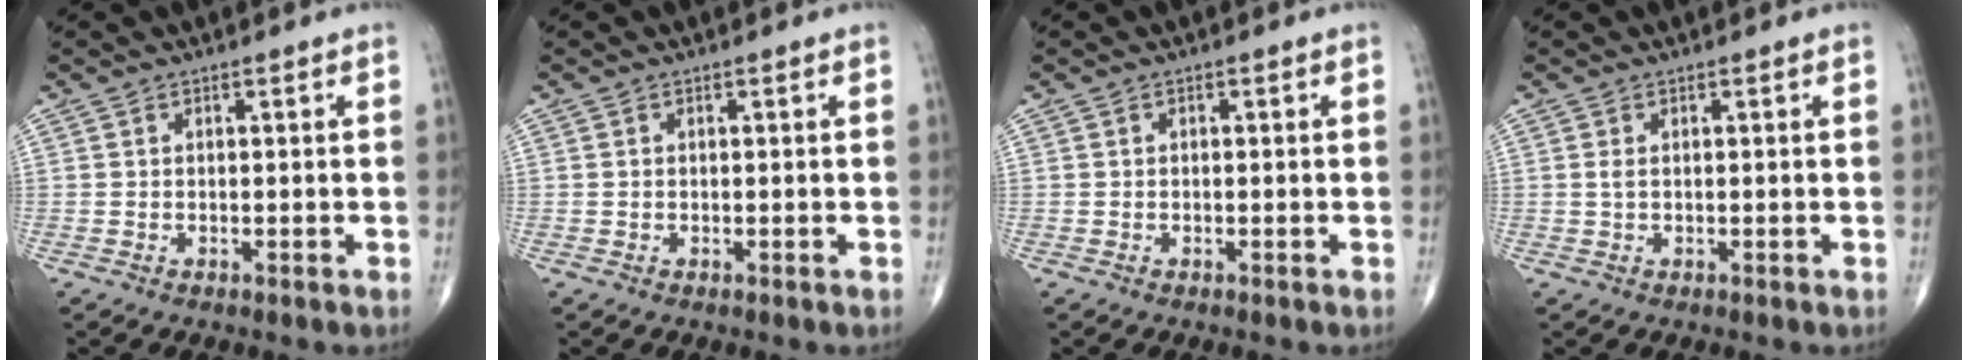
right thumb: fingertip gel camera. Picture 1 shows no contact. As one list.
[{"total": 0.0}, {"total": 0.0}, {"total": 0.8, "force": [0.2, 0.4, 0.7], "torque": [-0.018, 0.003, 0.005]}]